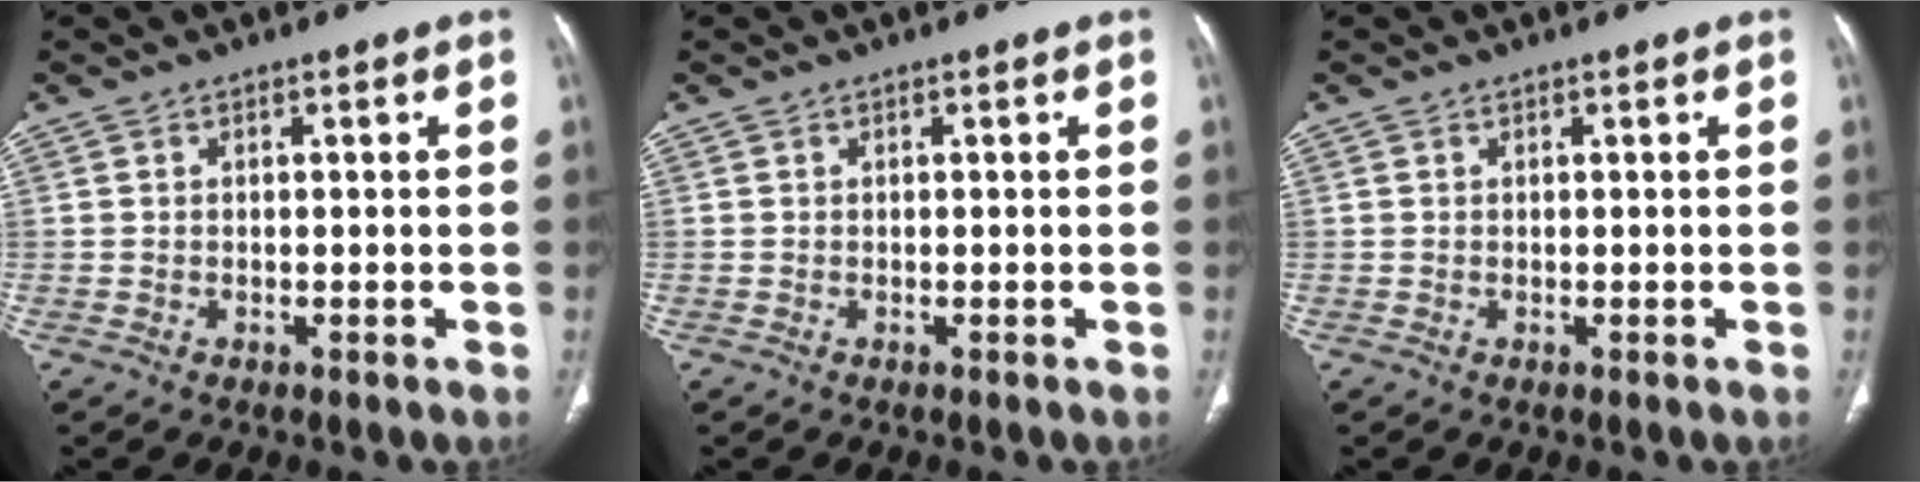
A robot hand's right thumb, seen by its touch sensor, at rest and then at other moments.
{"total": 0.0}
{"total": 0.0}